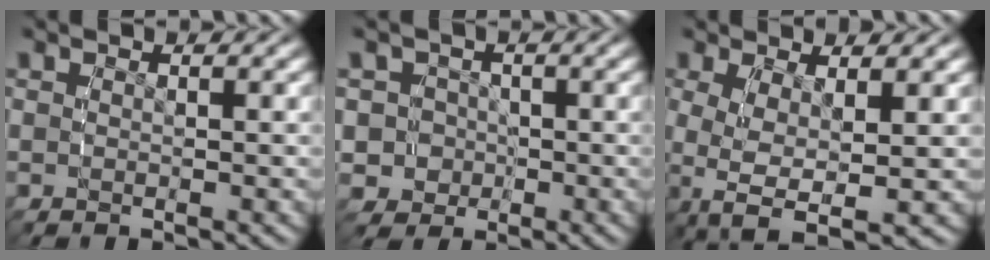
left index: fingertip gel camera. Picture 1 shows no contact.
{"total": 10.9, "force": [-2.5, 10.2, 2.9], "torque": [-0.095, -0.048, -0.043]}
{"total": 6.8, "force": [-1.9, 4.1, 5.1], "torque": [-0.134, -0.044, -0.013]}